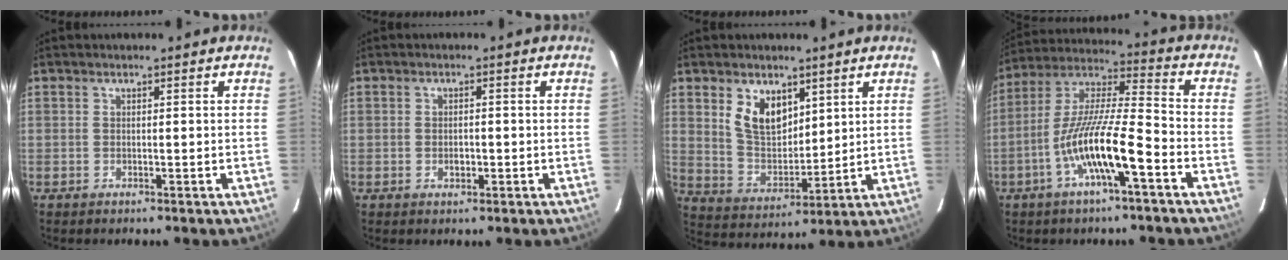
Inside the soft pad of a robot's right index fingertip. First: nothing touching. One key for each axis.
{"total": 1.9, "fx": -0.6, "fy": 1.3, "fz": 1.2, "tx": -0.023, "ty": 0.003, "tz": -0.010}
{"total": 9.5, "fx": 4.7, "fy": 5.8, "fz": 5.9, "tx": -0.106, "ty": 0.007, "tz": 0.102}
{"total": 13.9, "fx": -6.1, "fy": 1.6, "fz": 12.4, "tx": -0.241, "ty": 0.000, "tz": -0.120}